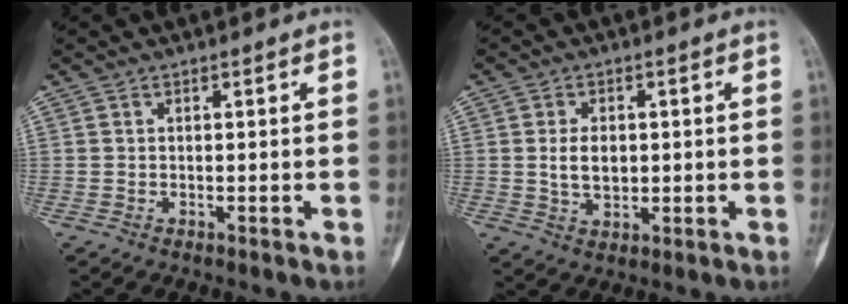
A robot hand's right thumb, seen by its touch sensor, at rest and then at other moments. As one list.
[{"total": 5.4, "force": [0.4, 3.6, 4.1], "torque": [-0.063, -0.005, 0.012]}]